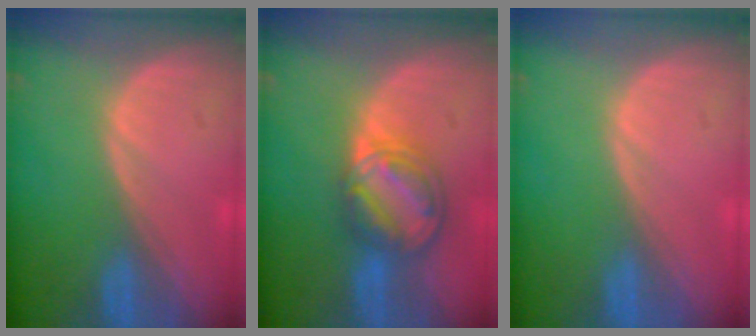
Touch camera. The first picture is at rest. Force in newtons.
{"total": 8.2, "press": 7.0, "slide": 4.3}
{"total": 0.0}